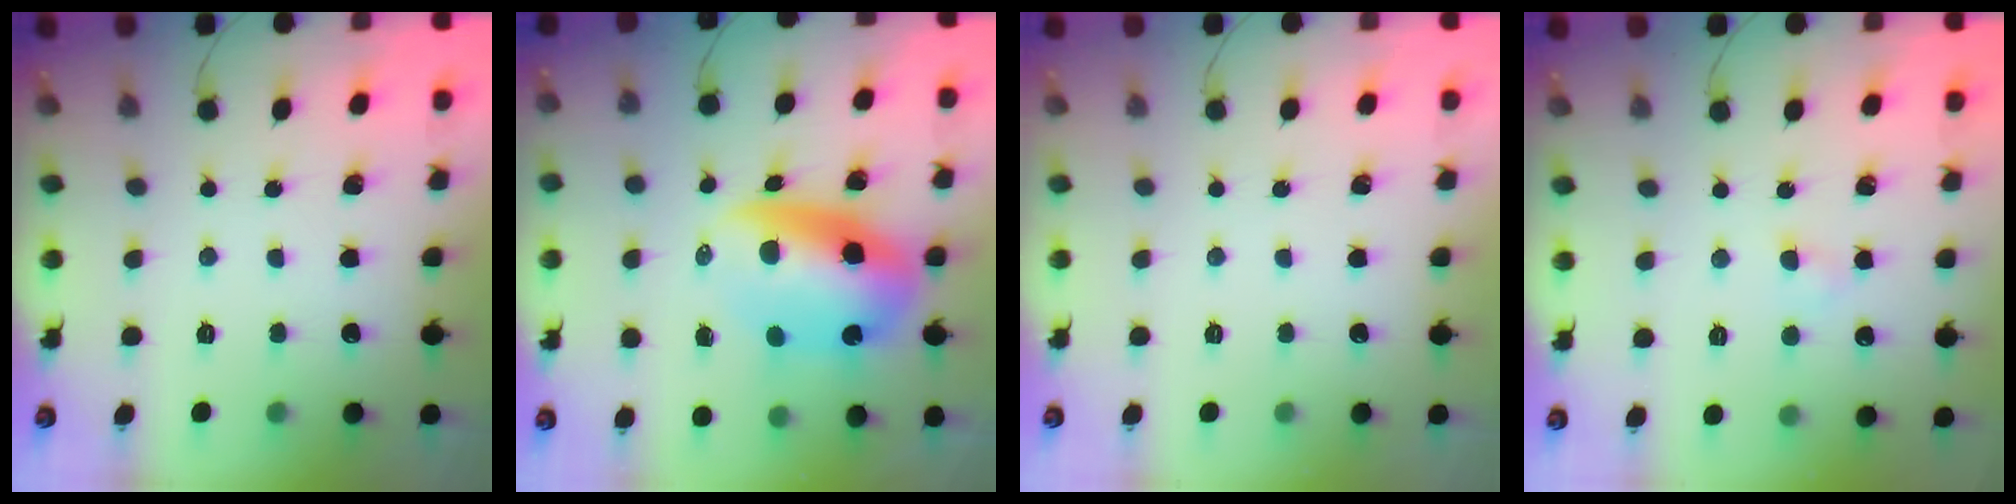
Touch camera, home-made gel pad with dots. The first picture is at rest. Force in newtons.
{"total": 12.6, "press": 12.3, "slide": 2.8}
{"total": 0.0}
{"total": 2.2, "press": 2.1, "slide": 0.8}